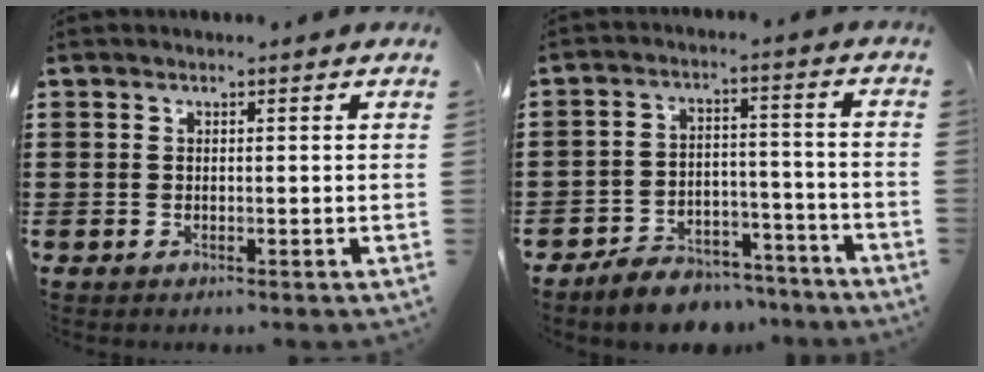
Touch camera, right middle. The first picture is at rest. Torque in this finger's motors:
{"motor_torque": [0.57, -0.45, 0.11, 0.06]}